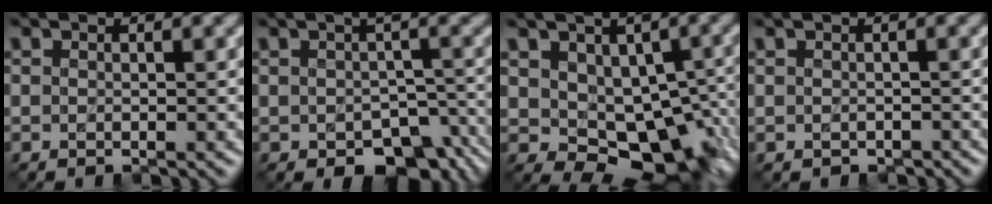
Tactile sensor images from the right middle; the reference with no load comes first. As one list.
[{"total": 6.9, "force": [-3.3, 3.7, 4.8], "torque": [-0.062, -0.023, -0.033]}, {"total": 10.3, "force": [-2.1, 6.6, 7.6], "torque": [-0.093, -0.016, -0.022]}, {"total": 0.9, "force": [-0.5, 0.7, 0.3], "torque": [-0.006, -0.007, -0.009]}]